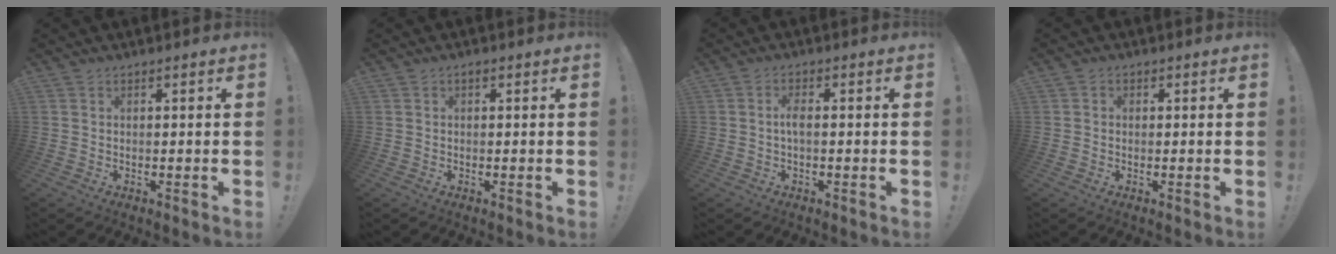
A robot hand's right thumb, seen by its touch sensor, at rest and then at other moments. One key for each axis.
{"total": 0.5, "fx": 0.2, "fy": 0.3, "fz": 0.4, "tx": -0.008, "ty": 0.001, "tz": 0.004}
{"total": 2.7, "fx": -0.4, "fy": 0.9, "fz": 2.5, "tx": -0.059, "ty": 0.007, "tz": -0.010}
{"total": 1.1, "fx": -0.3, "fy": 1.0, "fz": 0.3, "tx": -0.008, "ty": 0.004, "tz": -0.006}